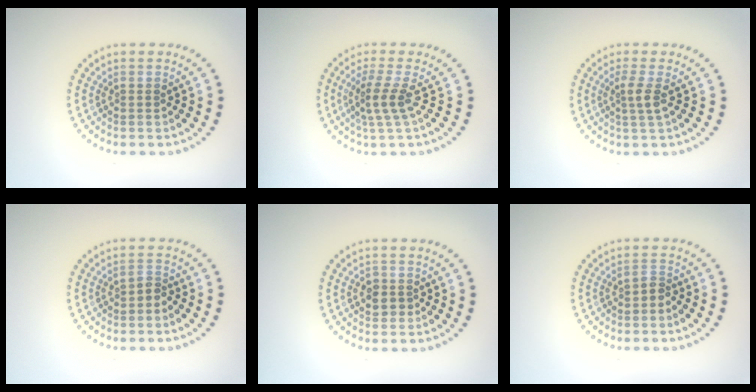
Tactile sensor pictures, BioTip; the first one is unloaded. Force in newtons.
{"total": 2.5, "press": 1.9, "slide": 1.7}
{"total": 1.8, "press": 1.3, "slide": 1.3}
{"total": 1.1, "press": 0.8, "slide": 0.6}
{"total": 1.7, "press": 1.6, "slide": 0.5}
{"total": 1.1, "press": 0.8, "slide": 0.6}